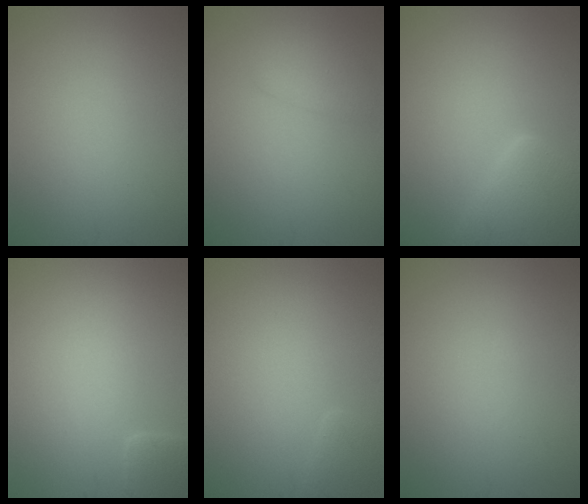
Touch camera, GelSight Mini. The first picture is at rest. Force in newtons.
{"total": 1.8, "press": 1.8, "slide": 0.0}
{"total": 6.1, "press": 6.1, "slide": 0.5}
{"total": 2.0, "press": 2.0, "slide": 0.3}
{"total": 1.0, "press": 1.0, "slide": 0.1}
{"total": 0.0}